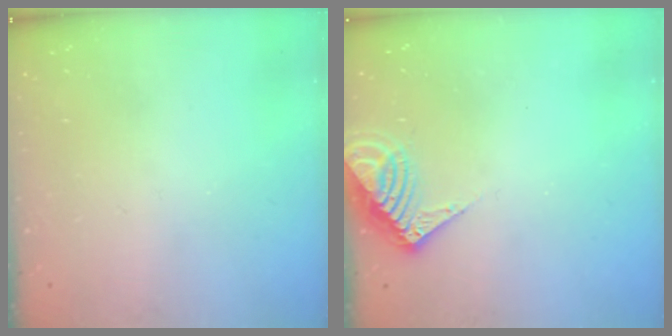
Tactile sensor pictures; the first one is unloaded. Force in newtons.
{"total": 8.0, "press": 8.0, "slide": 0.7}